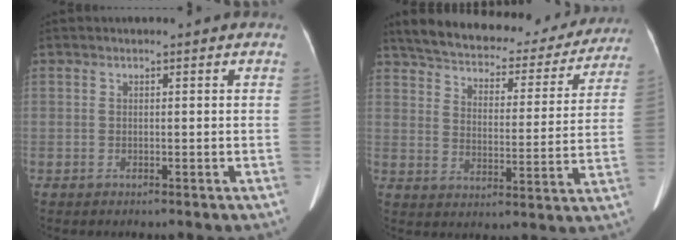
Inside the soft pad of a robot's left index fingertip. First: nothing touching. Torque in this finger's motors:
{"motor_torque": [0.94, -1.20, 0.46, 0.01]}